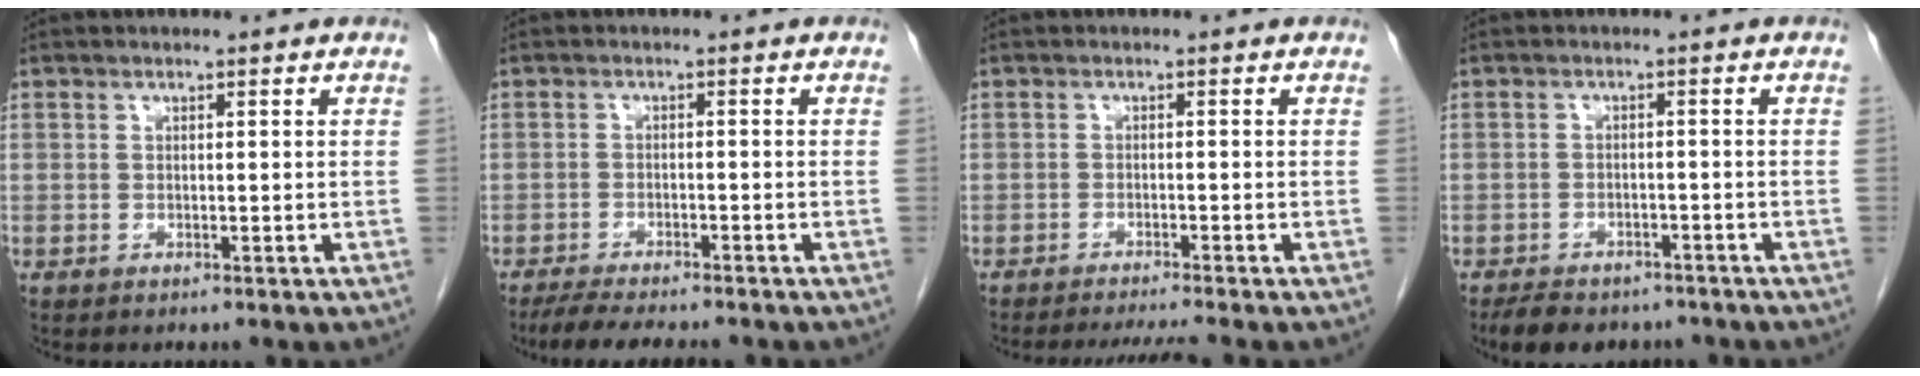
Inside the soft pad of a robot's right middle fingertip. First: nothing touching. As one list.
[{"total": 8.0, "force": [-6.9, 1.1, 3.9], "torque": [-0.057, -0.016, -0.107]}, {"total": 4.8, "force": [-4.3, -1.0, 1.8], "torque": [-0.022, -0.013, -0.068]}, {"total": 8.7, "force": [-7.1, 3.9, 3.3], "torque": [-0.046, 0.000, -0.096]}]